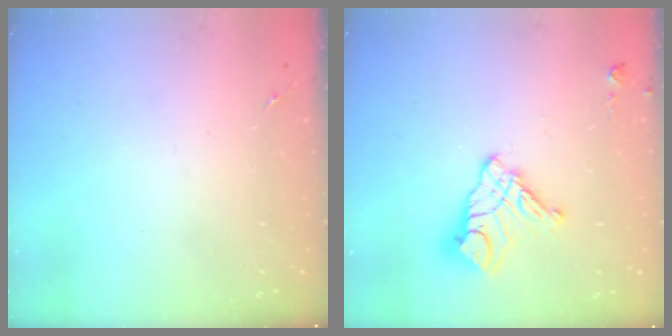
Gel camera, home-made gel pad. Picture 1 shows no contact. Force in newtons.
{"total": 13.5, "press": 13.4, "slide": 1.3}